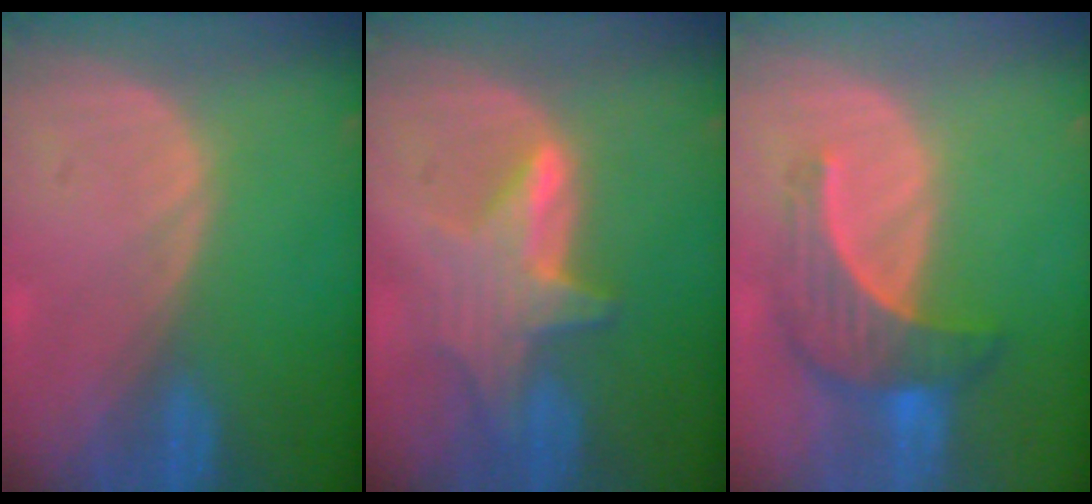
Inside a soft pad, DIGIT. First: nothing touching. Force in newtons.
{"total": 6.9, "press": 6.5, "slide": 2.4}
{"total": 7.3, "press": 6.8, "slide": 2.5}